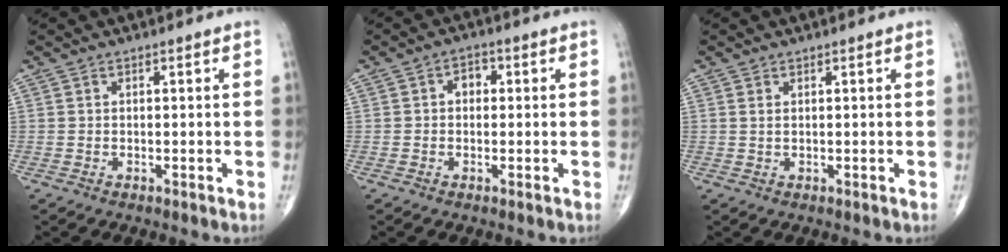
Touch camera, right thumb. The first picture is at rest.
{"total": 2.8, "force": [0.2, 2.1, 1.8], "torque": [-0.013, 0.013, -0.003]}
{"total": 0.6, "force": [0.3, 0.2, 0.5], "torque": [-0.012, 0.001, 0.007]}